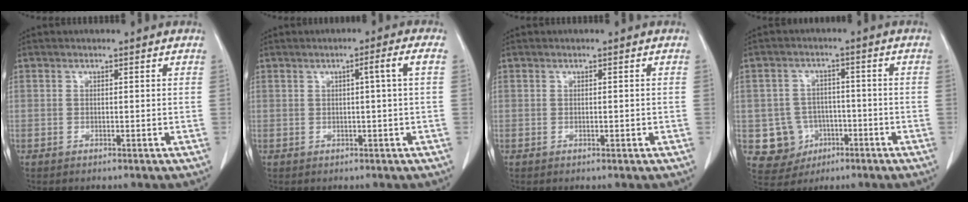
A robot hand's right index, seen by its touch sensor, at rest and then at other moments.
{"total": 3.5, "force": [0.5, -0.3, 3.4], "torque": [-0.056, 0.007, 0.012]}
{"total": 0.9, "force": [-0.2, 0.5, 0.8], "torque": [-0.019, 0.000, -0.001]}
{"total": 8.1, "force": [-2.2, 7.5, 1.9], "torque": [-0.040, 0.015, -0.022]}